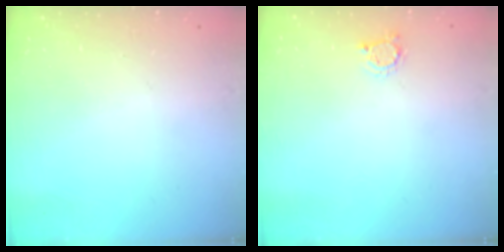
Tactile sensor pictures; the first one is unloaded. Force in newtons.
{"total": 3.4, "press": 3.4, "slide": 0.5}